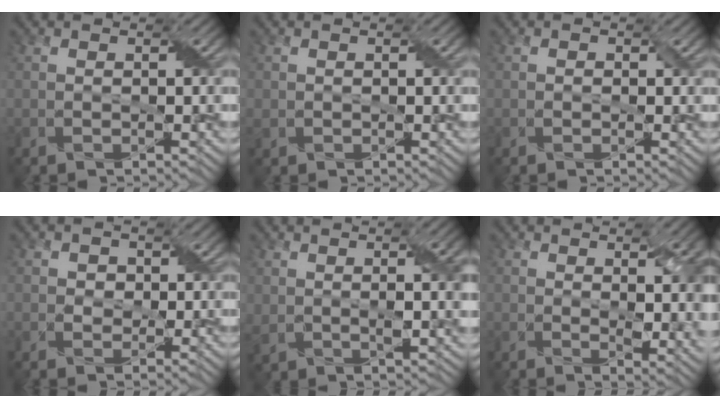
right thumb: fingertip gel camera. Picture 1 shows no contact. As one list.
[{"total": 1.2, "force": [-0.1, 1.1, 0.5], "torque": [-0.020, -0.001, 0.000]}, {"total": 0.7, "force": [-0.1, 0.6, 0.3], "torque": [-0.004, -0.003, -0.005]}, {"total": 1.8, "force": [0.6, 1.6, 0.6], "torque": [-0.017, -0.002, 0.002]}, {"total": 5.9, "force": [1.5, 2.1, 5.2], "torque": [-0.100, 0.000, 0.029]}, {"total": 6.8, "force": [1.6, 2.6, 6.0], "torque": [-0.089, -0.011, 0.038]}]